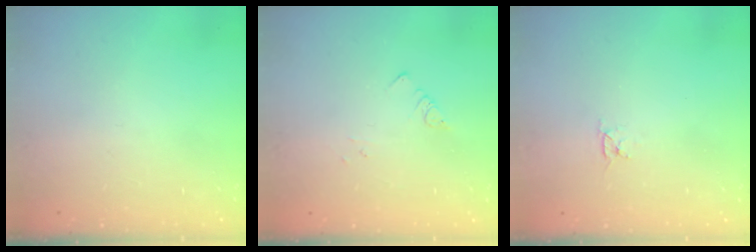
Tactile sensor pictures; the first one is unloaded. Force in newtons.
{"total": 1.8, "press": 1.8, "slide": 0.2}
{"total": 2.8, "press": 2.8, "slide": 0.3}